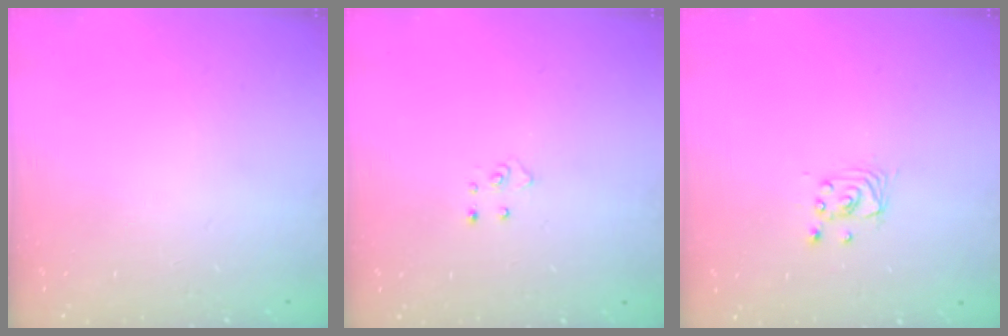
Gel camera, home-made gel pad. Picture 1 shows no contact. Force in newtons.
{"total": 3.7, "press": 3.7, "slide": 0.3}
{"total": 2.4, "press": 2.4, "slide": 0.2}